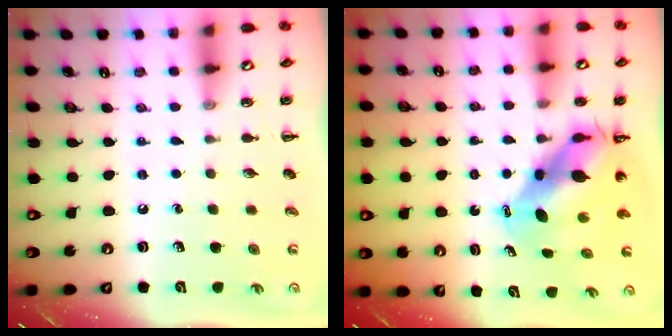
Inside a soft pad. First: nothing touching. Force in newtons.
{"total": 8.4, "press": 8.0, "slide": 2.4}